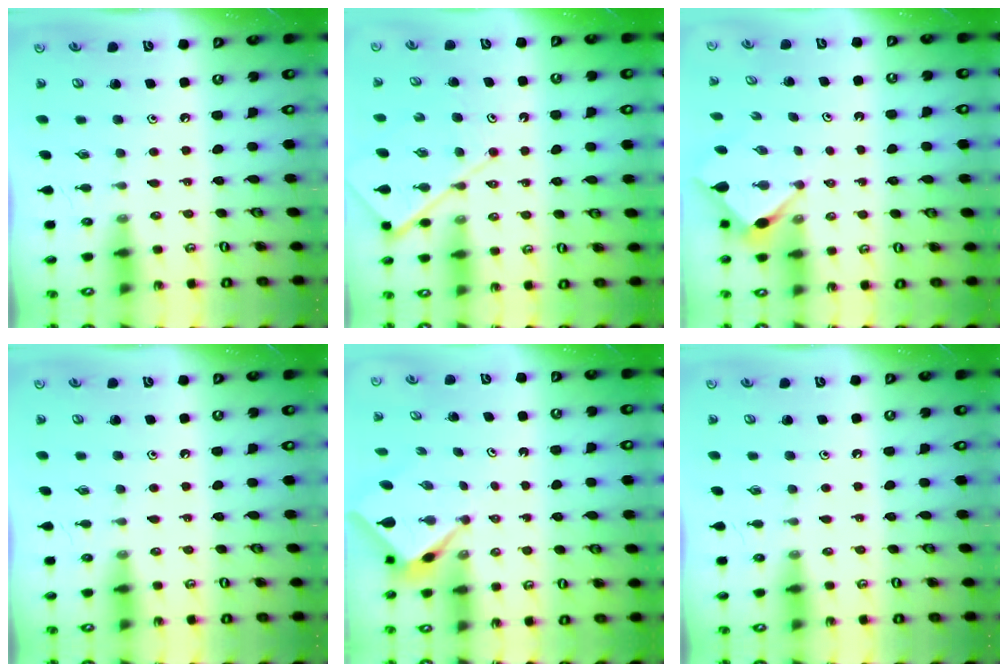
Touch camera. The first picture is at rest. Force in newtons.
{"total": 7.4, "press": 7.3, "slide": 0.8}
{"total": 3.5, "press": 3.5, "slide": 0.4}
{"total": 0.0}
{"total": 2.6, "press": 2.6, "slide": 0.1}
{"total": 0.0}